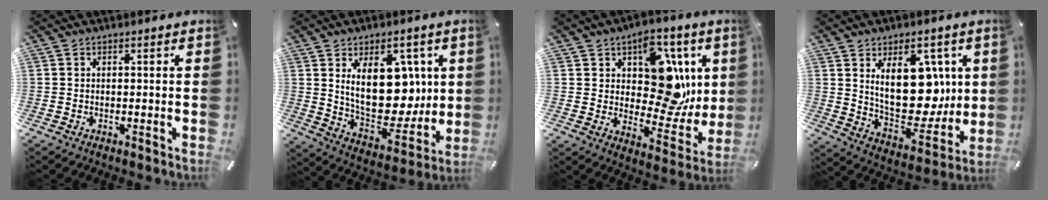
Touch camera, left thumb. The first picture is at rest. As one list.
[{"total": 18.5, "force": [4.6, 11.4, 13.8], "torque": [-0.223, -0.029, 0.086]}, {"total": 16.2, "force": [4.4, 11.4, 10.6], "torque": [-0.123, -0.039, 0.083]}, {"total": 18.3, "force": [5.3, 10.8, 13.8], "torque": [-0.217, -0.035, 0.093]}]